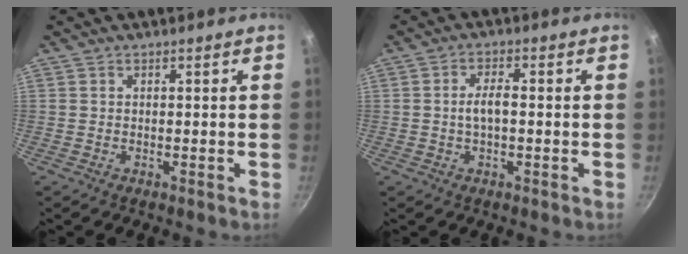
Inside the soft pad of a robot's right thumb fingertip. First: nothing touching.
{"total": 3.9, "force": [-0.3, 1.7, 3.5], "torque": [-0.064, 0.016, -0.008]}